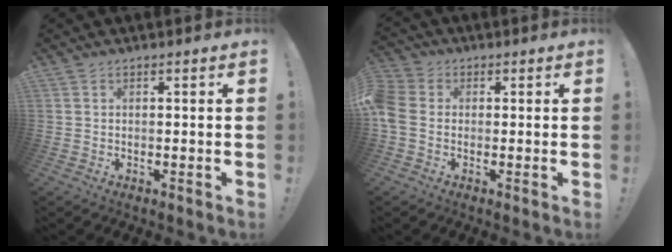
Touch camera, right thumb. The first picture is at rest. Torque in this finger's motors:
{"motor_torque": [2.48, 2.53, 1.95, -0.82, 0.89]}